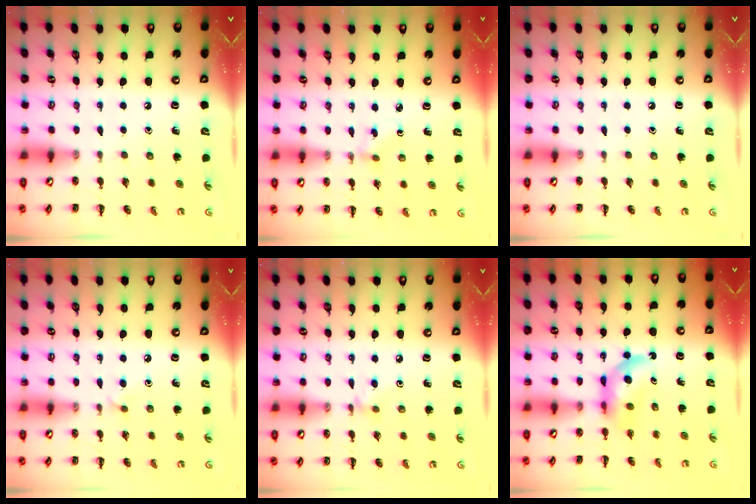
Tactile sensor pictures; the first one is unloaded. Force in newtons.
{"total": 1.2, "press": 1.0, "slide": 0.7}
{"total": 0.0}
{"total": 4.2, "press": 4.0, "slide": 1.5}
{"total": 3.2, "press": 2.9, "slide": 1.2}
{"total": 5.8, "press": 5.7, "slide": 1.1}